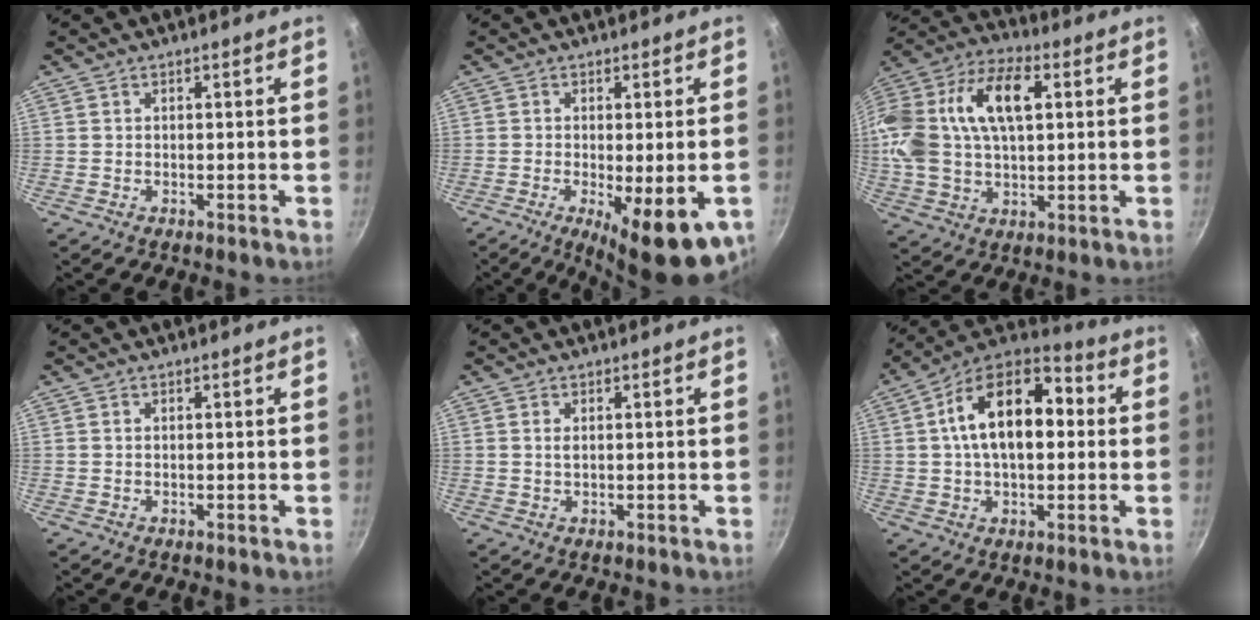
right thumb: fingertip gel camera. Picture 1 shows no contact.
{"total": 14.2, "force": [-5.7, 4.7, 12.2], "torque": [-0.143, -0.009, -0.070]}
{"total": 23.1, "force": [4.6, 13.0, 18.5], "torque": [-0.396, 0.028, 0.077]}
{"total": 0.0}
{"total": 1.1, "force": [0.3, 0.5, 1.0], "torque": [-0.021, 0.000, 0.009]}
{"total": 18.0, "force": [2.5, 10.2, 14.6], "torque": [-0.220, 0.035, 0.030]}